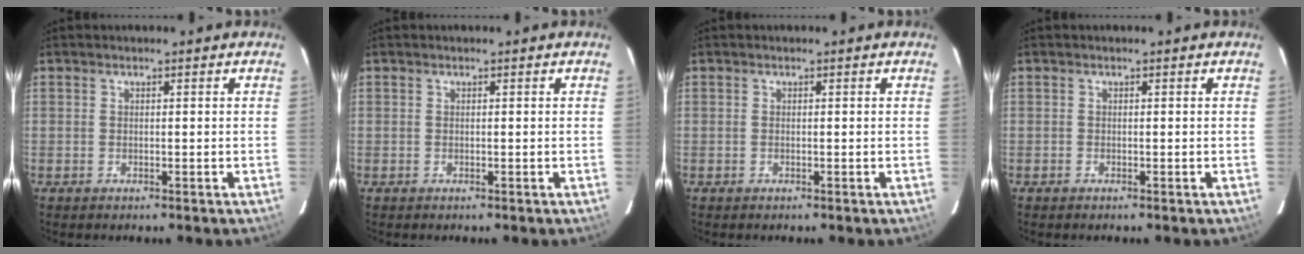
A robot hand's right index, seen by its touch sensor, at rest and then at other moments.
{"total": 0.0}
{"total": 0.0}
{"total": 0.0}